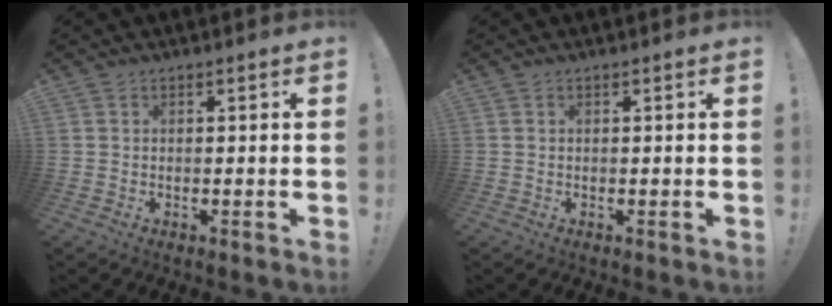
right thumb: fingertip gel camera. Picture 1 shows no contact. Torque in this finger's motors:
{"motor_torque": [-0.04, 0.28, -0.15, 0.09, 0.00]}